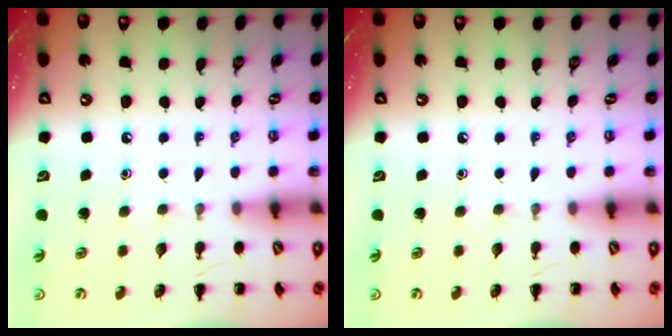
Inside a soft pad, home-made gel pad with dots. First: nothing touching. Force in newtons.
{"total": 0.0}